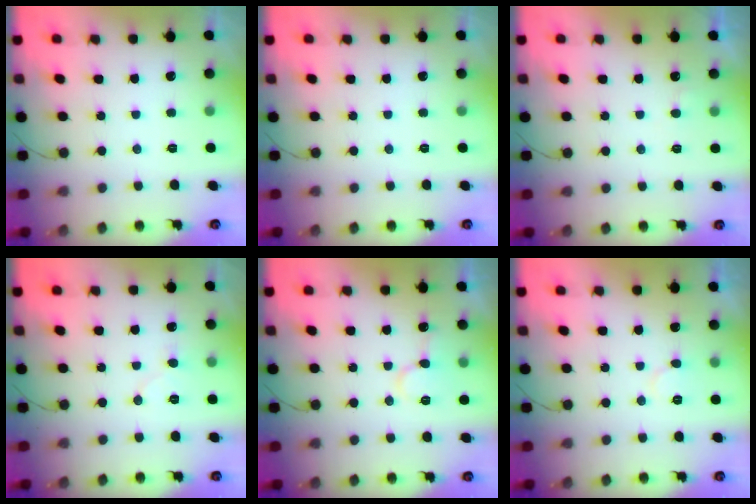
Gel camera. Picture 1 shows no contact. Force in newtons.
{"total": 0.0}
{"total": 3.9, "press": 3.9, "slide": 0.3}
{"total": 5.8, "press": 5.8, "slide": 0.5}
{"total": 9.1, "press": 9.1, "slide": 1.2}
{"total": 6.0, "press": 6.0, "slide": 0.7}